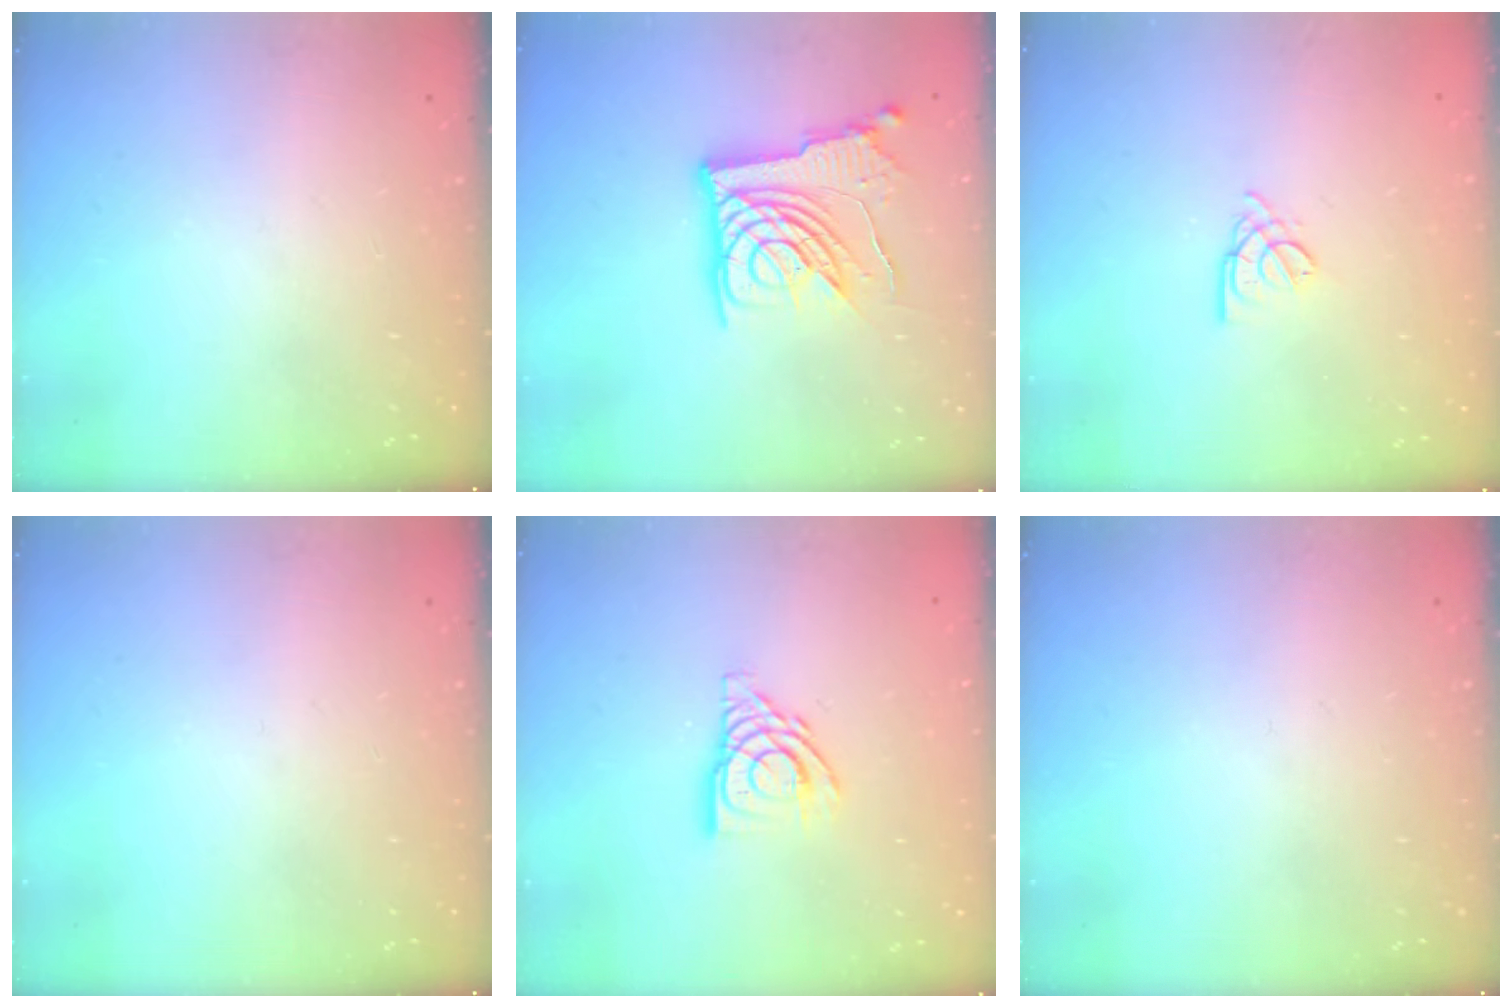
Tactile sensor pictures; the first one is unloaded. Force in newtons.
{"total": 14.6, "press": 14.5, "slide": 1.5}
{"total": 3.0, "press": 2.9, "slide": 0.5}
{"total": 0.0}
{"total": 11.8, "press": 11.7, "slide": 1.1}
{"total": 0.0}